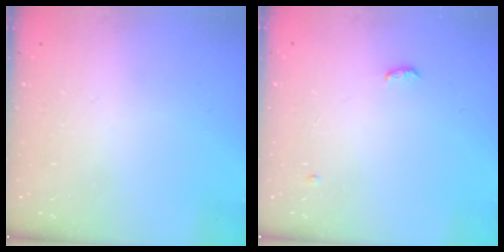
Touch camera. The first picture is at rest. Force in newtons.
{"total": 7.6, "press": 4.2, "slide": 6.4}